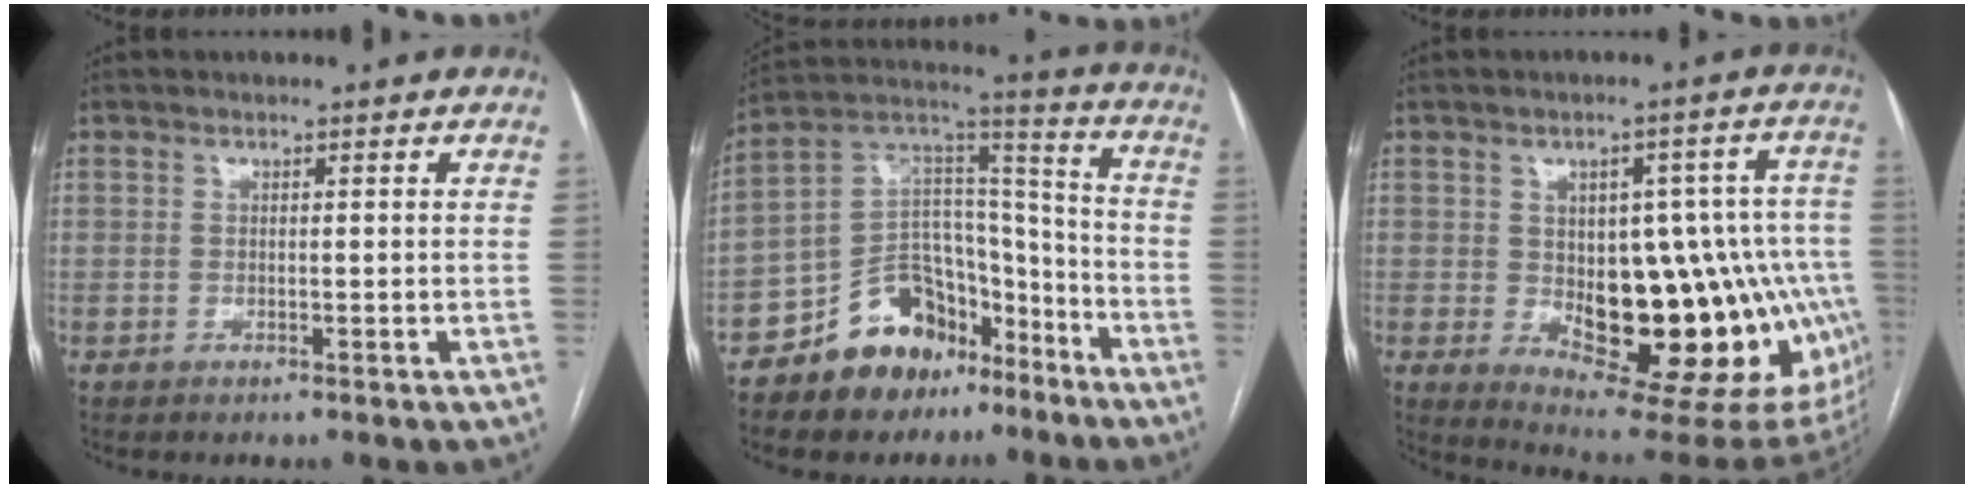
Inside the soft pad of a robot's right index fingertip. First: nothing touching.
{"total": 16.1, "force": [-10.8, 9.7, 6.8], "torque": [-0.110, 0.070, -0.181]}
{"total": 24.2, "force": [-3.7, 10.6, 21.4], "torque": [-0.204, 0.022, -0.025]}